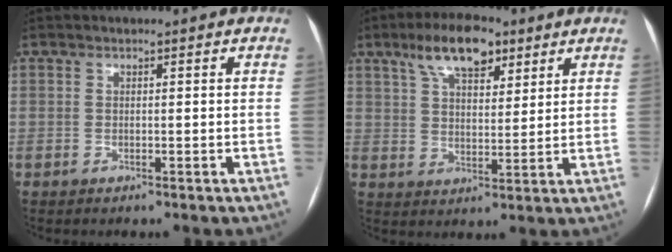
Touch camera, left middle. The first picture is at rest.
{"total": 10.2, "force": [6.4, 4.1, 6.8], "torque": [-0.123, 0.019, 0.112]}